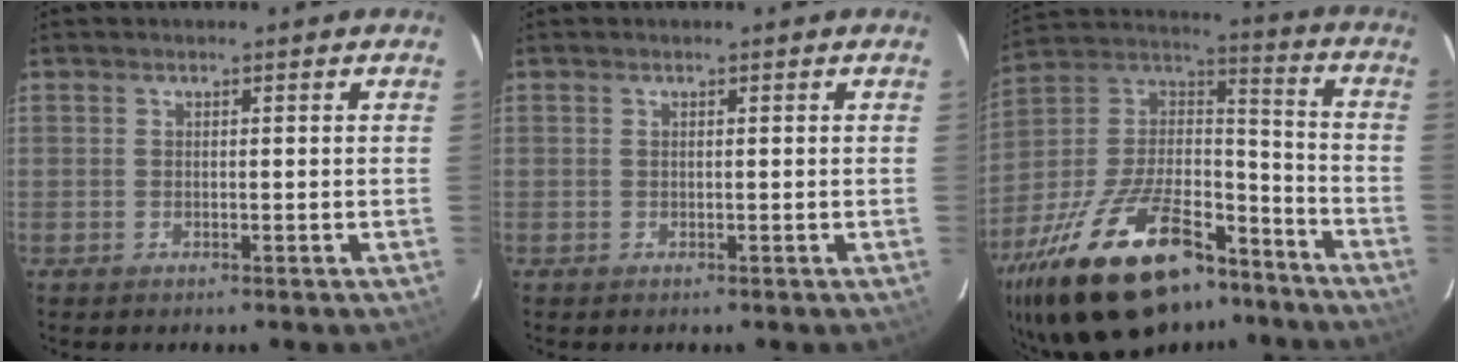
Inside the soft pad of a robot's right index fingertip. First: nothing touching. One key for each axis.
{"total": 0.0}
{"total": 32.1, "fx": -21.5, "fy": 14.2, "fz": 19.2, "tx": -0.371, "ty": 0.007, "tz": -0.333}